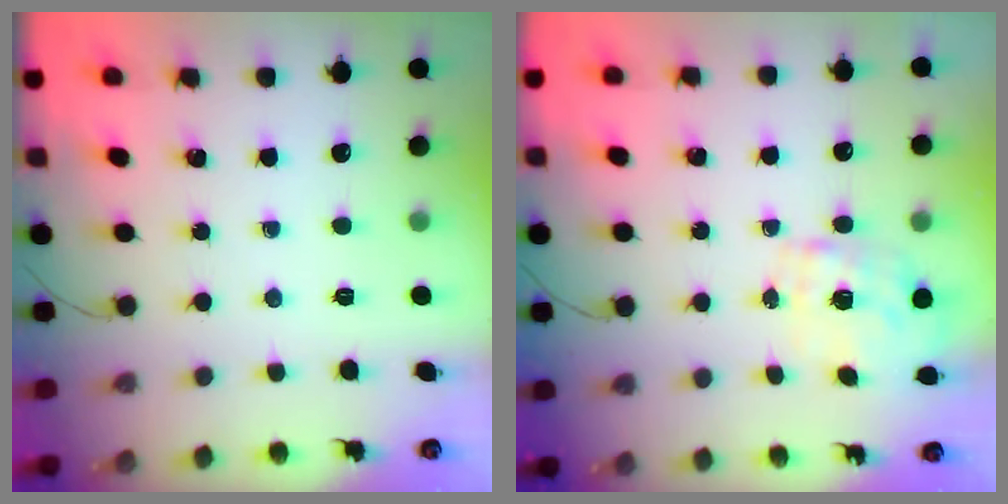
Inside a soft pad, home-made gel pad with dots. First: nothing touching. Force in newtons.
{"total": 2.2, "press": 2.2, "slide": 0.4}